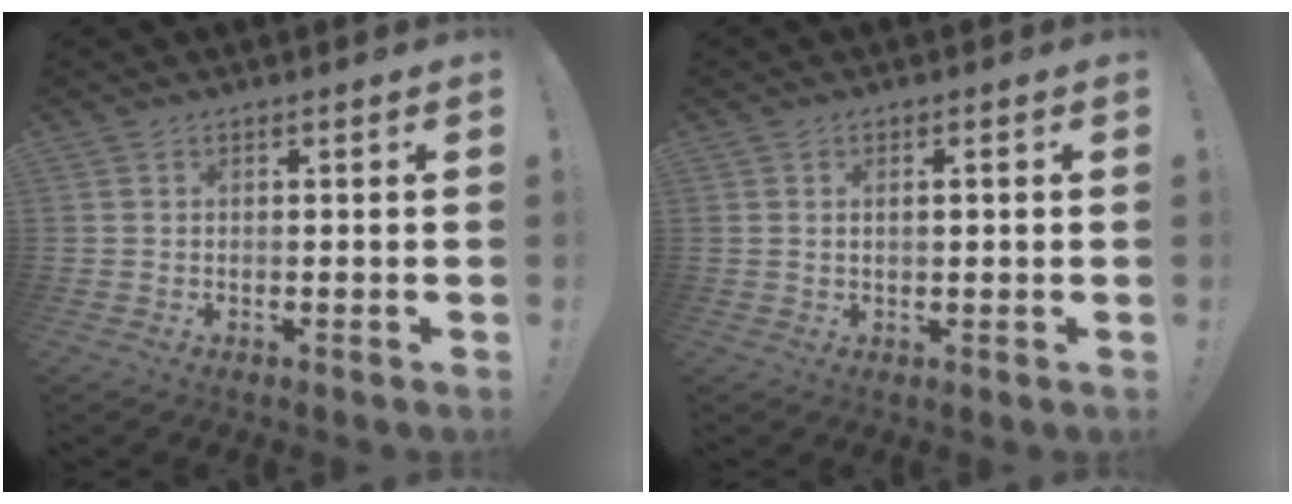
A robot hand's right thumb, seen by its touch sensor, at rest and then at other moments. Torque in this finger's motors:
{"motor_torque": [-0.19, -0.10, -0.32, 0.27, -0.02]}